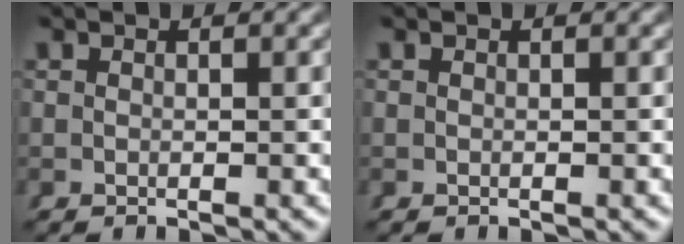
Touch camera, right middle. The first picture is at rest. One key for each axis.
{"total": 0.0}